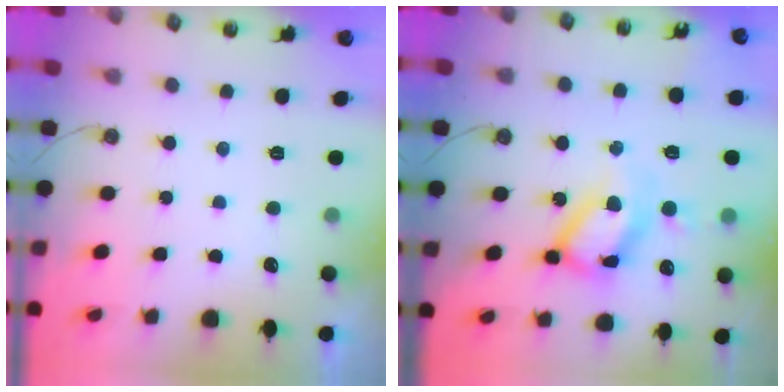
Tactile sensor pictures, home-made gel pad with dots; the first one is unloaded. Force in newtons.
{"total": 16.2, "press": 16.1, "slide": 1.9}